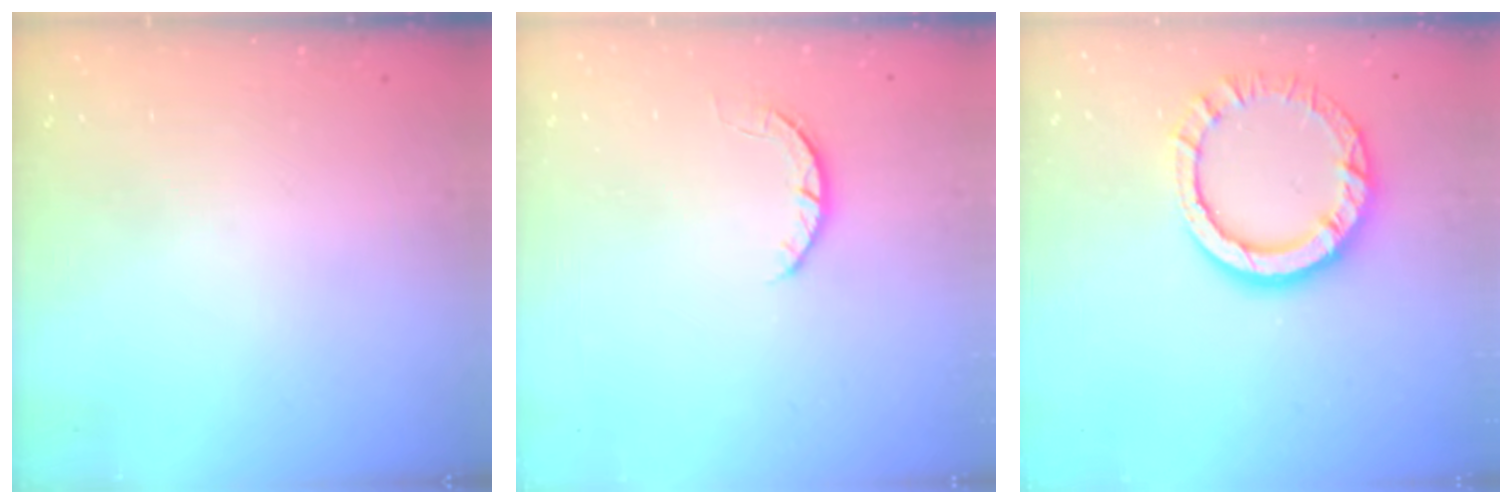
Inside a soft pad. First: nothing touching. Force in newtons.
{"total": 3.9, "press": 3.9, "slide": 0.6}
{"total": 11.5, "press": 11.5, "slide": 0.8}